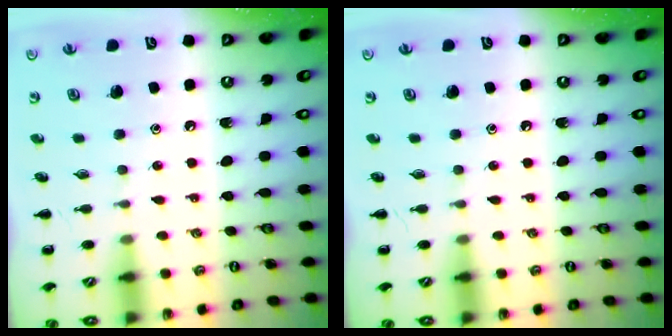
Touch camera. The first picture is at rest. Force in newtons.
{"total": 0.0}